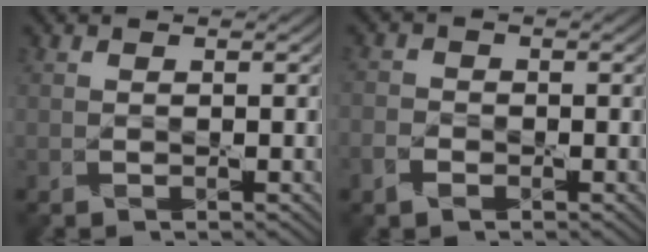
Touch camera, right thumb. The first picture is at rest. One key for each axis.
{"total": 2.4, "fx": -1.4, "fy": 1.6, "fz": 1.0, "tx": -0.025, "ty": -0.003, "tz": -0.036}